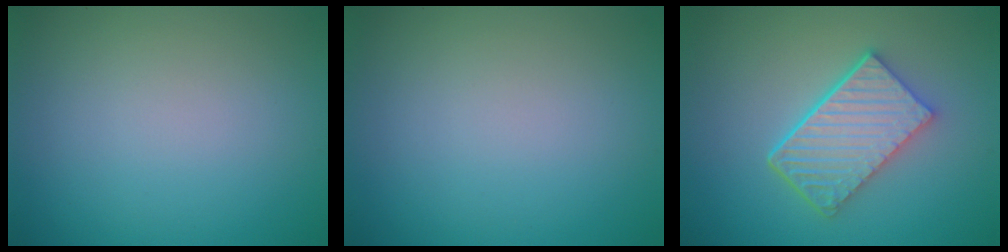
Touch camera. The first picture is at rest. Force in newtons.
{"total": 0.0}
{"total": 5.7, "press": 4.2, "slide": 3.9}